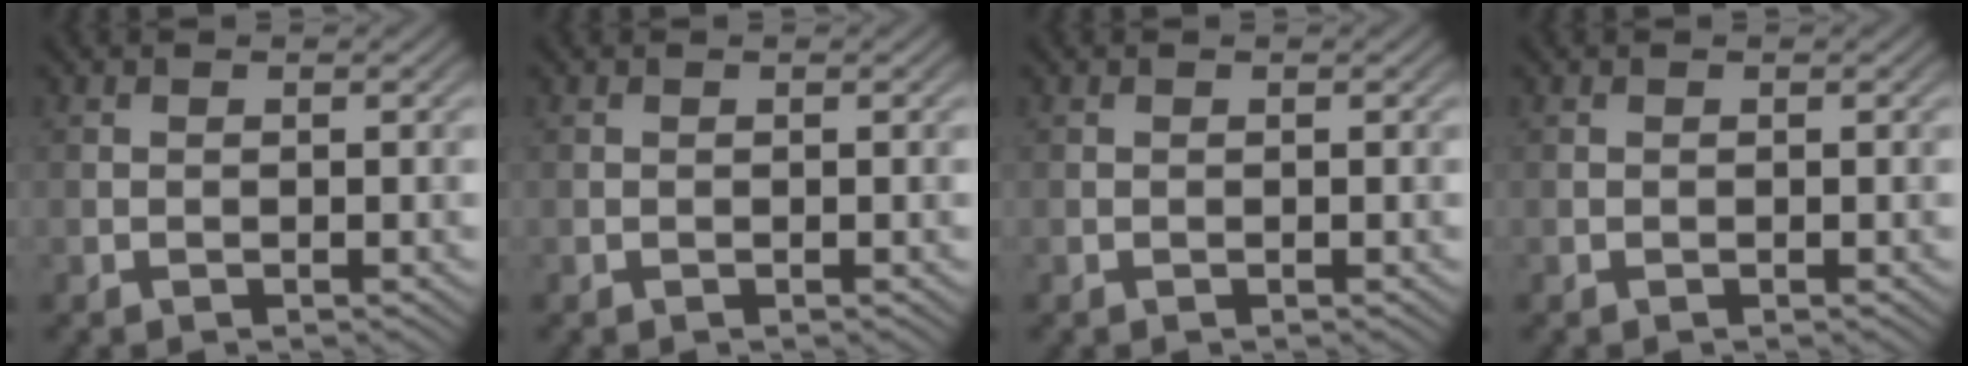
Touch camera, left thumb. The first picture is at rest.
{"total": 0.0}
{"total": 0.0}
{"total": 0.0}